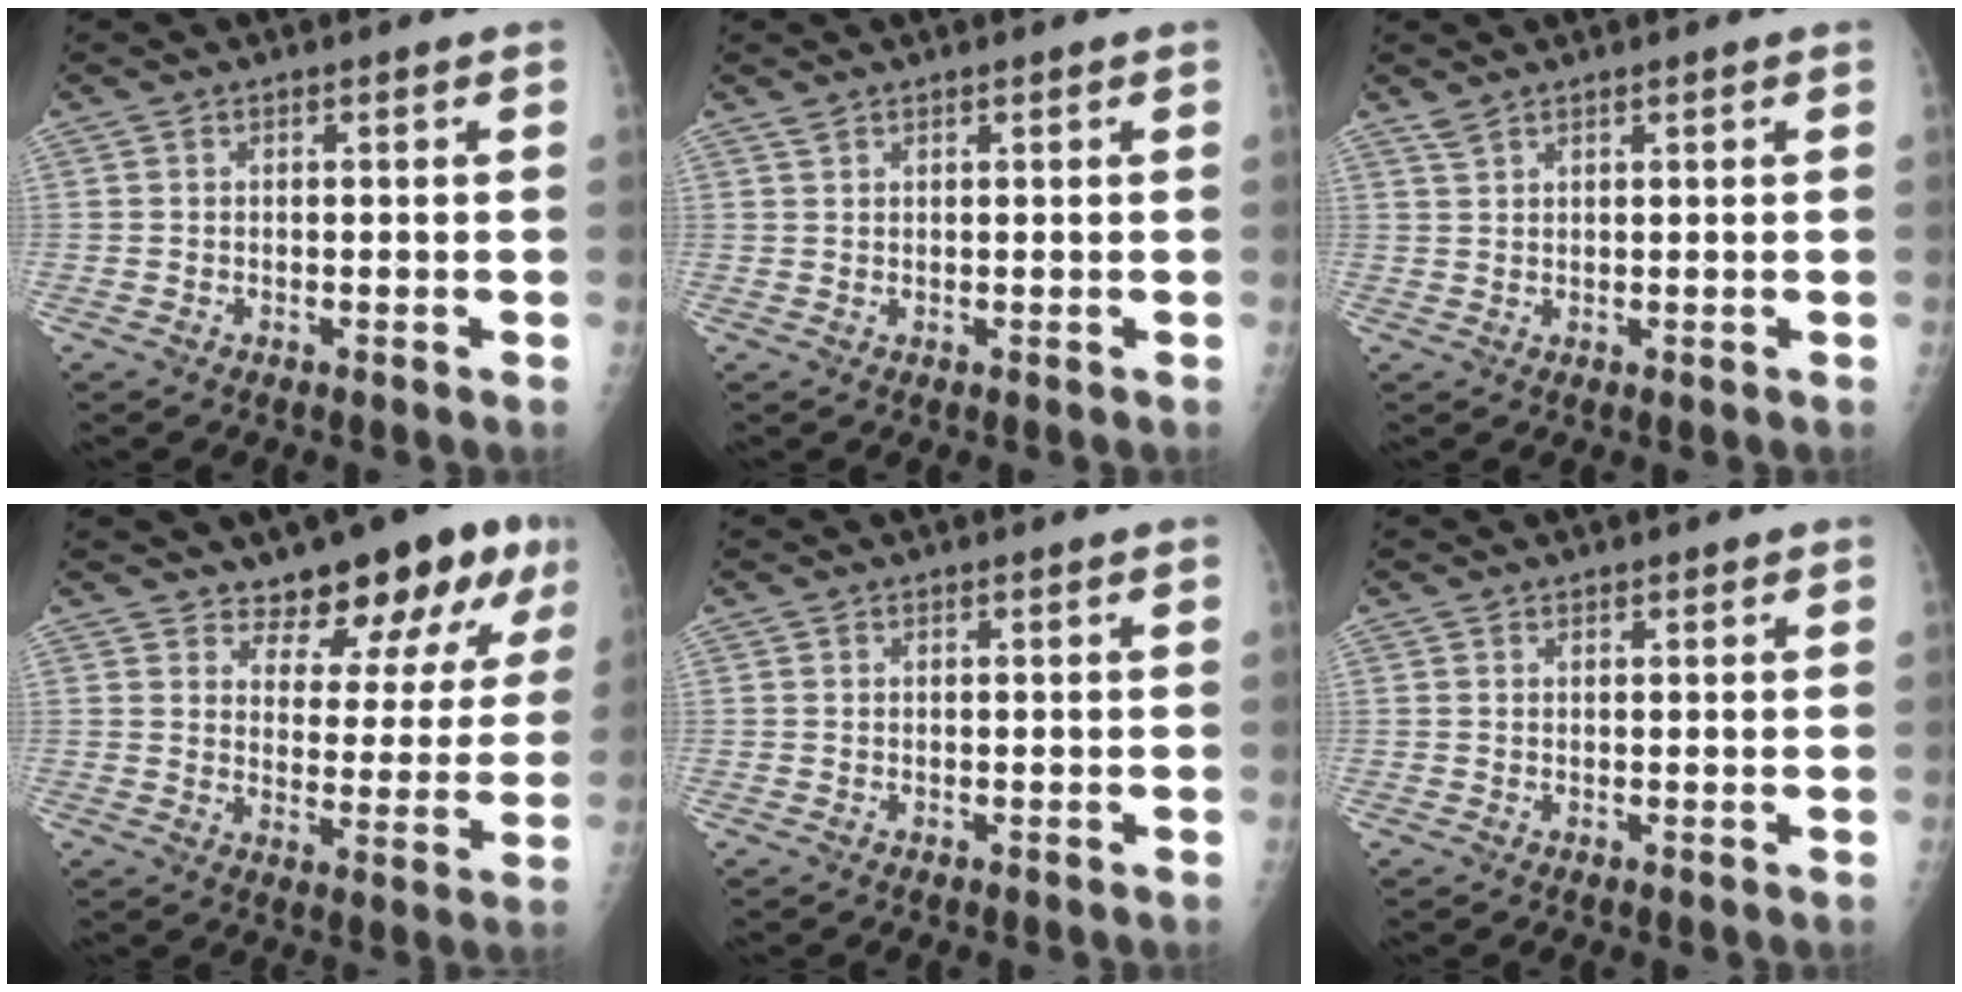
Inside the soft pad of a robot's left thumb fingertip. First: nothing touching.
{"total": 0.8, "force": [0.7, 0.2, 0.4], "torque": [-0.004, 0.002, 0.016]}
{"total": 1.6, "force": [1.4, 0.3, 0.8], "torque": [-0.014, 0.002, 0.032]}
{"total": 12.9, "force": [9.1, 5.2, 7.6], "torque": [-0.059, -0.057, 0.123]}
{"total": 0.0}
{"total": 0.6, "force": [0.5, 0.3, 0.2], "torque": [0.000, -0.003, 0.005]}